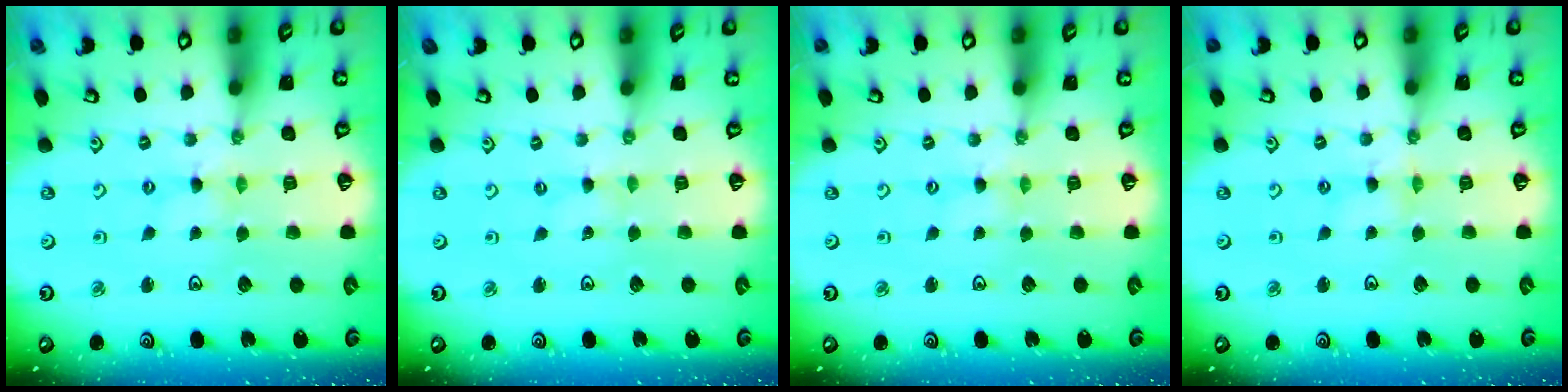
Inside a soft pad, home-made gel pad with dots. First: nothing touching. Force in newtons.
{"total": 0.0}
{"total": 0.7, "press": 0.7, "slide": 0.1}
{"total": 1.0, "press": 0.9, "slide": 0.2}